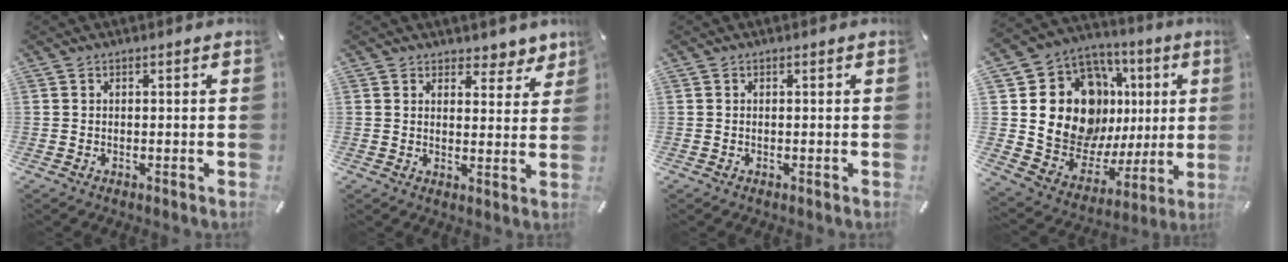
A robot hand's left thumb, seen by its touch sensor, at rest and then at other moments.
{"total": 5.0, "force": [4.2, 2.8, 0.3], "torque": [0.017, -0.033, 0.071]}
{"total": 0.0}
{"total": 18.0, "force": [6.0, 14.2, 9.3], "torque": [-0.171, -0.045, 0.123]}